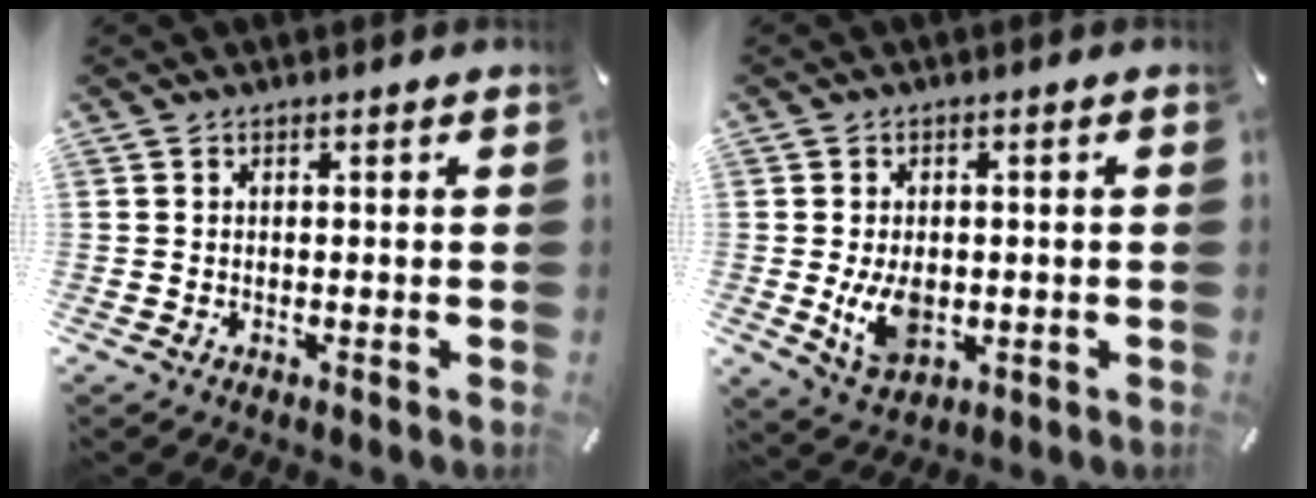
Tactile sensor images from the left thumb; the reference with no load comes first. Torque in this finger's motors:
{"motor_torque": [1.24, 1.41, 0.95, 0.14, 0.11]}